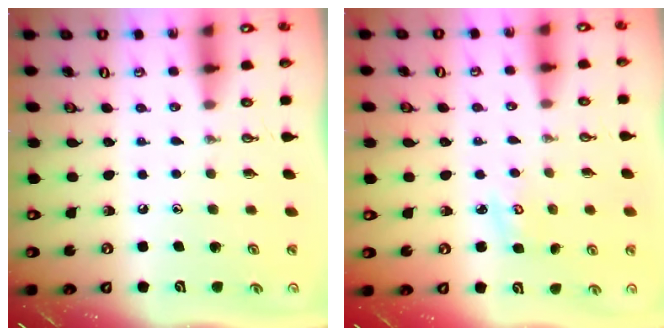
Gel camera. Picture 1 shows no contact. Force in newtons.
{"total": 2.7, "press": 2.7, "slide": 0.3}